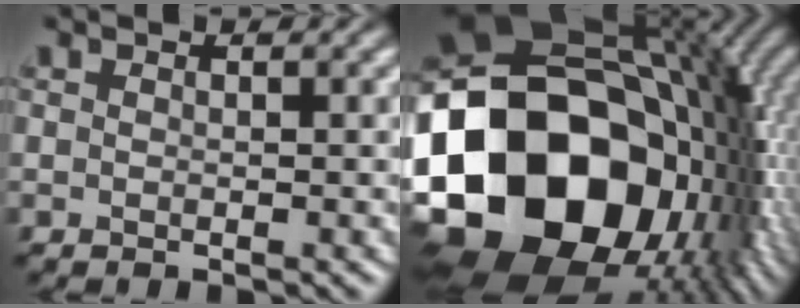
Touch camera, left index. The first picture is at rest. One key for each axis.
{"total": 21.3, "fx": -3.9, "fy": 15.9, "fz": 13.6, "tx": -0.297, "ty": -0.036, "tz": -0.038}